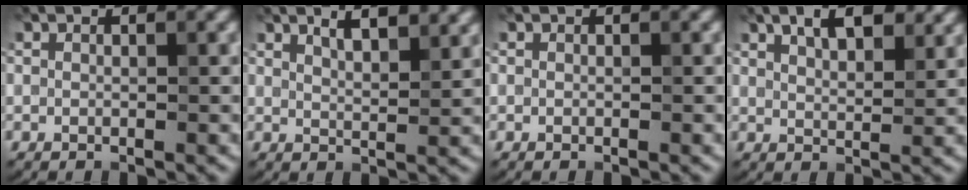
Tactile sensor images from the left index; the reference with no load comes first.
{"total": 4.8, "force": [3.1, 1.7, 3.3], "torque": [-0.031, 0.023, 0.031]}
{"total": 0.0}
{"total": 5.2, "force": [2.9, 2.0, 3.7], "torque": [-0.056, 0.015, 0.038]}